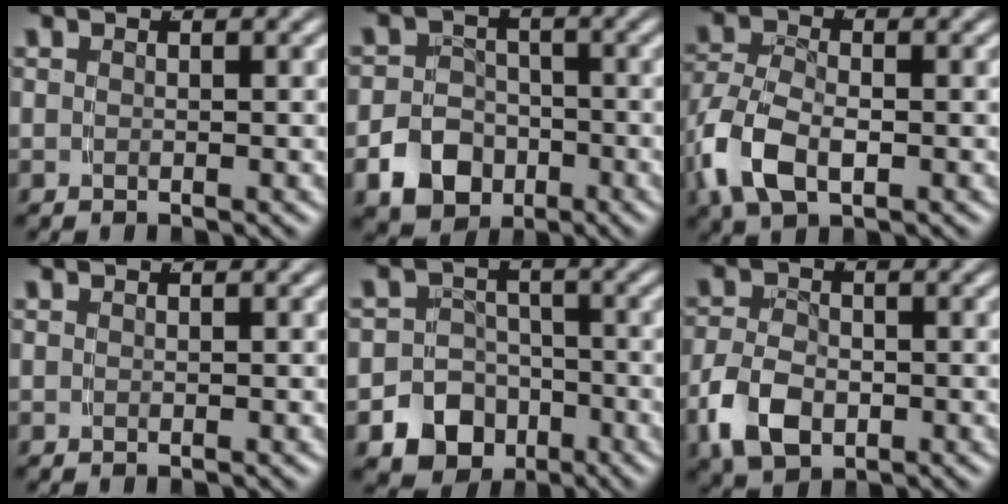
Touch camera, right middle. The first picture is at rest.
{"total": 8.4, "force": [-3.5, 7.2, 2.5], "torque": [-0.039, -0.015, -0.065]}
{"total": 5.8, "force": [-1.4, 4.0, 3.9], "torque": [-0.115, -0.019, -0.012]}
{"total": 0.0}
{"total": 13.7, "force": [-6.3, 11.8, 3.2], "torque": [-0.065, -0.047, -0.110]}
{"total": 4.8, "force": [-1.4, 3.4, 3.1], "torque": [-0.069, -0.009, -0.019]}